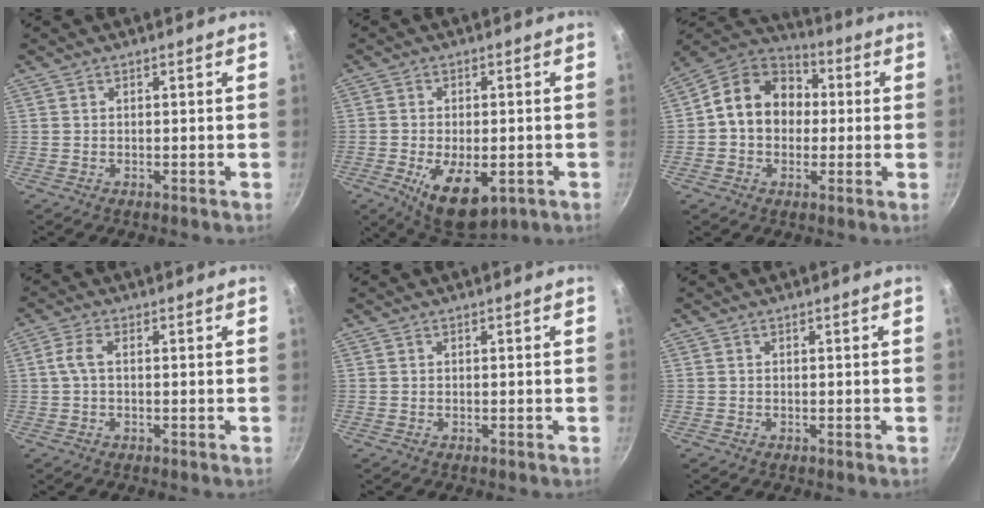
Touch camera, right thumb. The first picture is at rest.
{"total": 12.0, "force": [-4.0, 6.2, 9.5], "torque": [-0.135, -0.001, -0.050]}
{"total": 14.6, "force": [1.1, 11.8, 8.6], "torque": [-0.103, 0.034, -0.002]}
{"total": 3.3, "force": [0.2, 1.6, 2.9], "torque": [-0.071, 0.011, -0.002]}
{"total": 0.0}
{"total": 0.0}